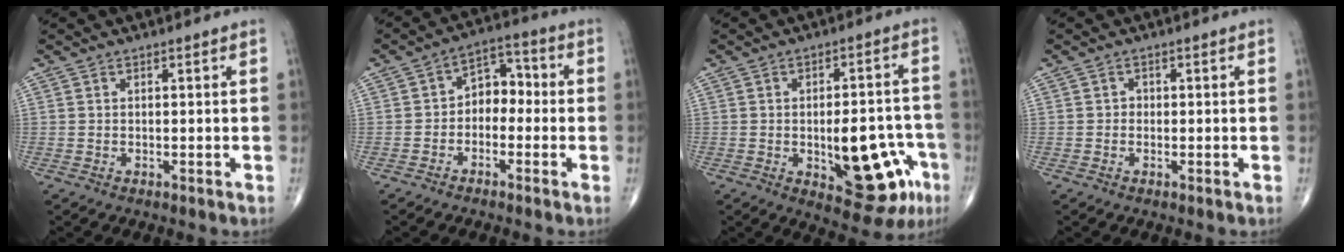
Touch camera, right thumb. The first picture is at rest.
{"total": 6.6, "force": [-1.2, 4.8, 4.3], "torque": [-0.037, 0.038, -0.038]}
{"total": 15.7, "force": [-4.8, 7.1, 13.1], "torque": [-0.139, 0.028, -0.048]}
{"total": 0.8, "force": [-0.2, 0.8, 0.3], "torque": [0.005, 0.004, -0.008]}